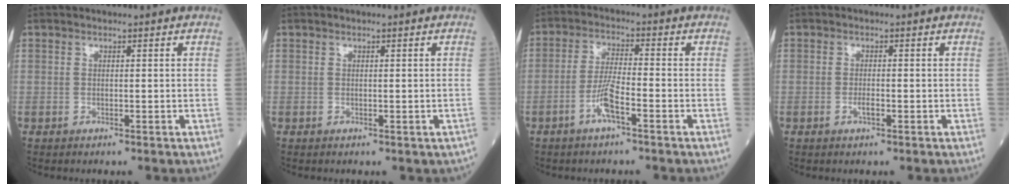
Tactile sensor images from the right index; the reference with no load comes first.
{"total": 0.0}
{"total": 5.0, "force": [-2.5, 0.3, 4.3], "torque": [-0.088, 0.003, -0.052]}
{"total": 1.3, "force": [-0.5, 0.3, 1.1], "torque": [-0.023, 0.000, -0.010]}